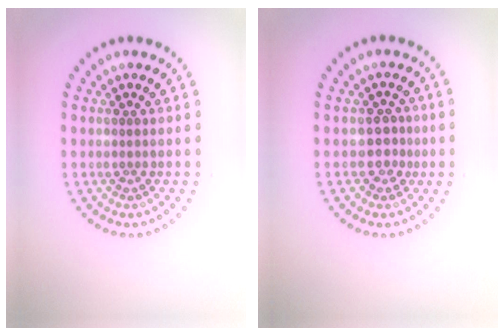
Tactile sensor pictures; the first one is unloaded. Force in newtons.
{"total": 1.7, "press": 1.4, "slide": 1.0}